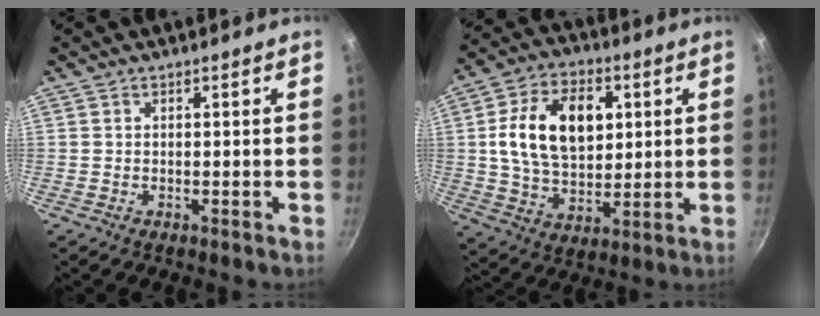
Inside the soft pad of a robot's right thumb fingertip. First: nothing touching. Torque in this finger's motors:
{"motor_torque": [1.06, 1.24, 0.34, -0.16, 0.32]}